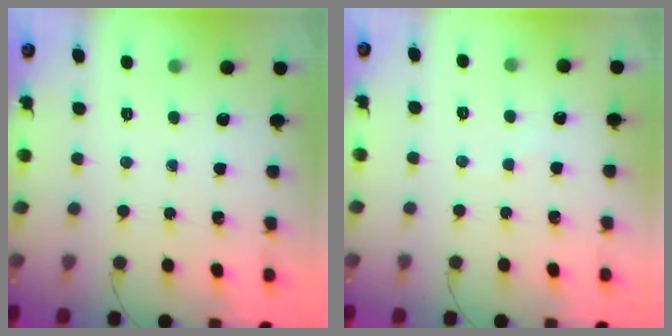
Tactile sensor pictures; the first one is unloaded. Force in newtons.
{"total": 2.7, "press": 2.7, "slide": 0.7}